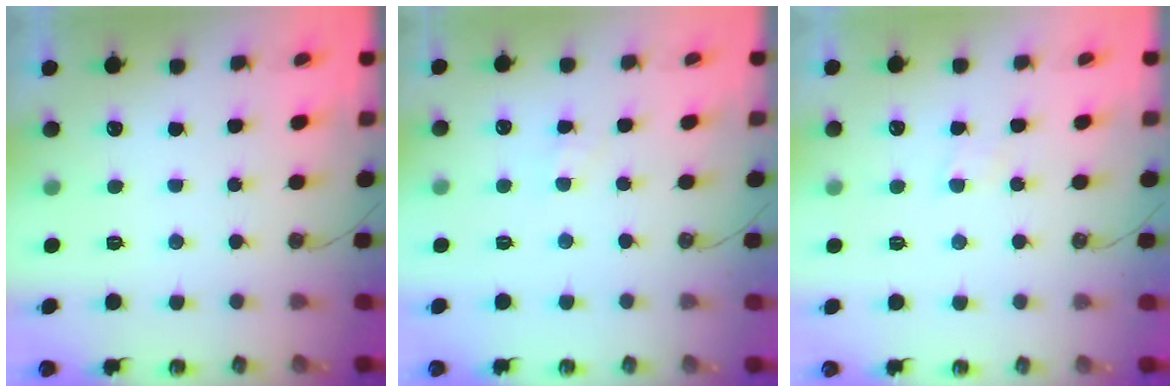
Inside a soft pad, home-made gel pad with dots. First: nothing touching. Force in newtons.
{"total": 3.0, "press": 3.0, "slide": 0.4}
{"total": 2.8, "press": 2.8, "slide": 0.3}